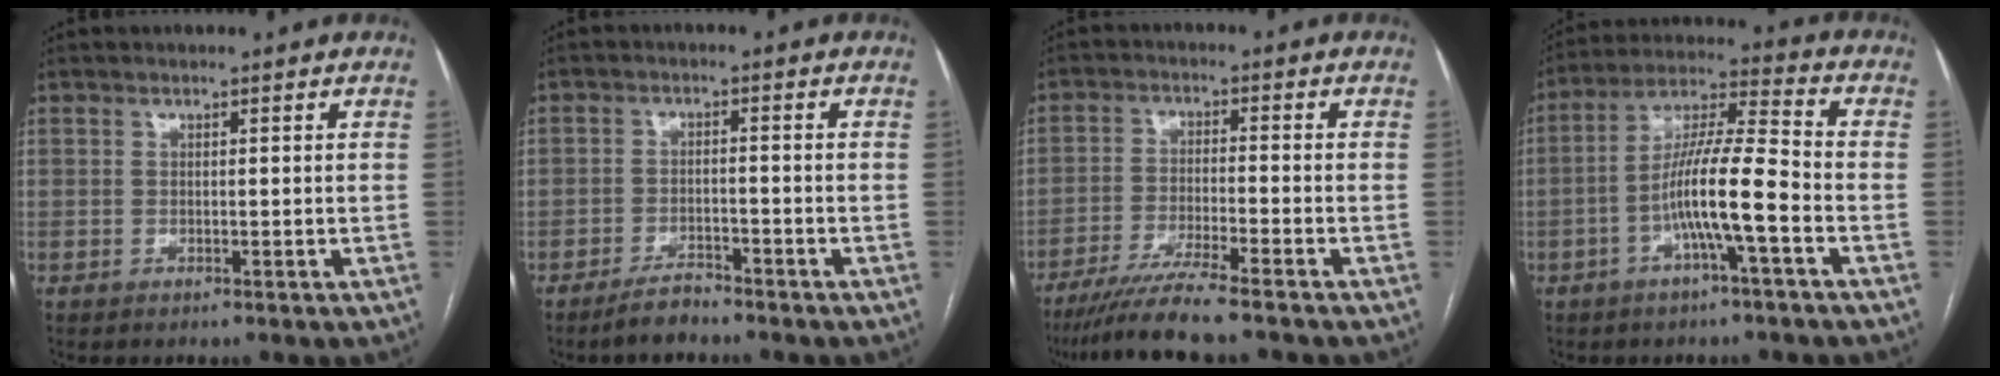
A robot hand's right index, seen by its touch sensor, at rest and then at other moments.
{"total": 3.5, "force": [-3.2, 0.9, 1.3], "torque": [-0.026, -0.003, -0.056]}
{"total": 8.7, "force": [-7.2, -0.9, 4.9], "torque": [-0.075, -0.030, -0.124]}
{"total": 11.3, "force": [-3.8, 0.6, 10.6], "torque": [-0.199, 0.015, -0.071]}